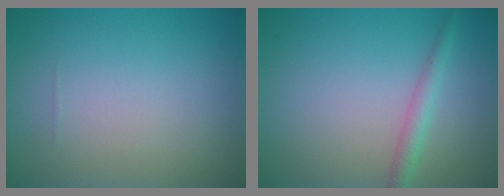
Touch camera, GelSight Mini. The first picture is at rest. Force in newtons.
{"total": 1.9, "press": 1.9, "slide": 0.0}